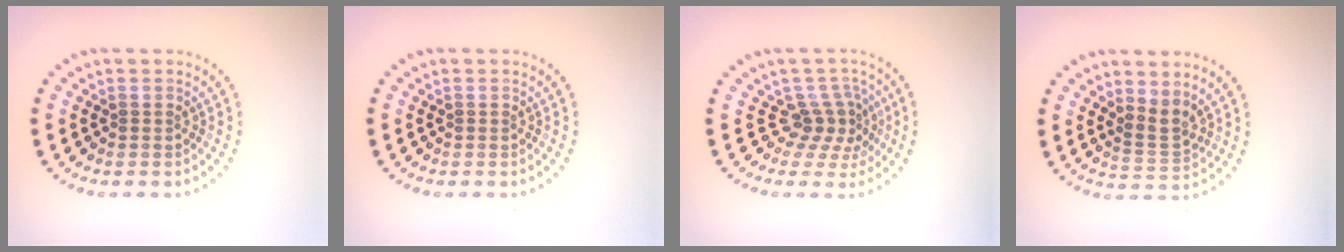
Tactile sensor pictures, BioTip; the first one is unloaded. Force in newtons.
{"total": 0.0}
{"total": 2.9, "press": 2.0, "slide": 2.1}
{"total": 2.3, "press": 1.5, "slide": 1.7}